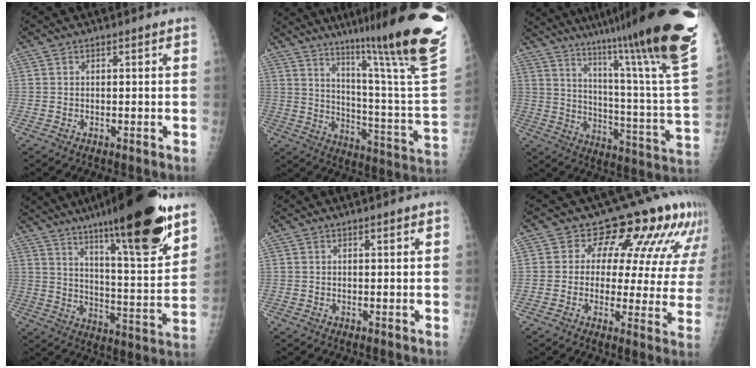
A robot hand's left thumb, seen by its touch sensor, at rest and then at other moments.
{"total": 30.2, "force": [20.4, 1.4, 22.3], "torque": [-0.276, -0.126, 0.294]}
{"total": 34.5, "force": [24.4, 2.2, 24.2], "torque": [-0.286, -0.131, 0.344]}
{"total": 24.1, "force": [16.2, 3.2, 17.6], "torque": [-0.247, -0.072, 0.256]}
{"total": 0.8, "force": [0.6, 0.1, 0.5], "torque": [-0.005, -0.002, 0.008]}
{"total": 15.2, "force": [9.3, 7.8, 9.2], "torque": [-0.062, -0.037, 0.092]}